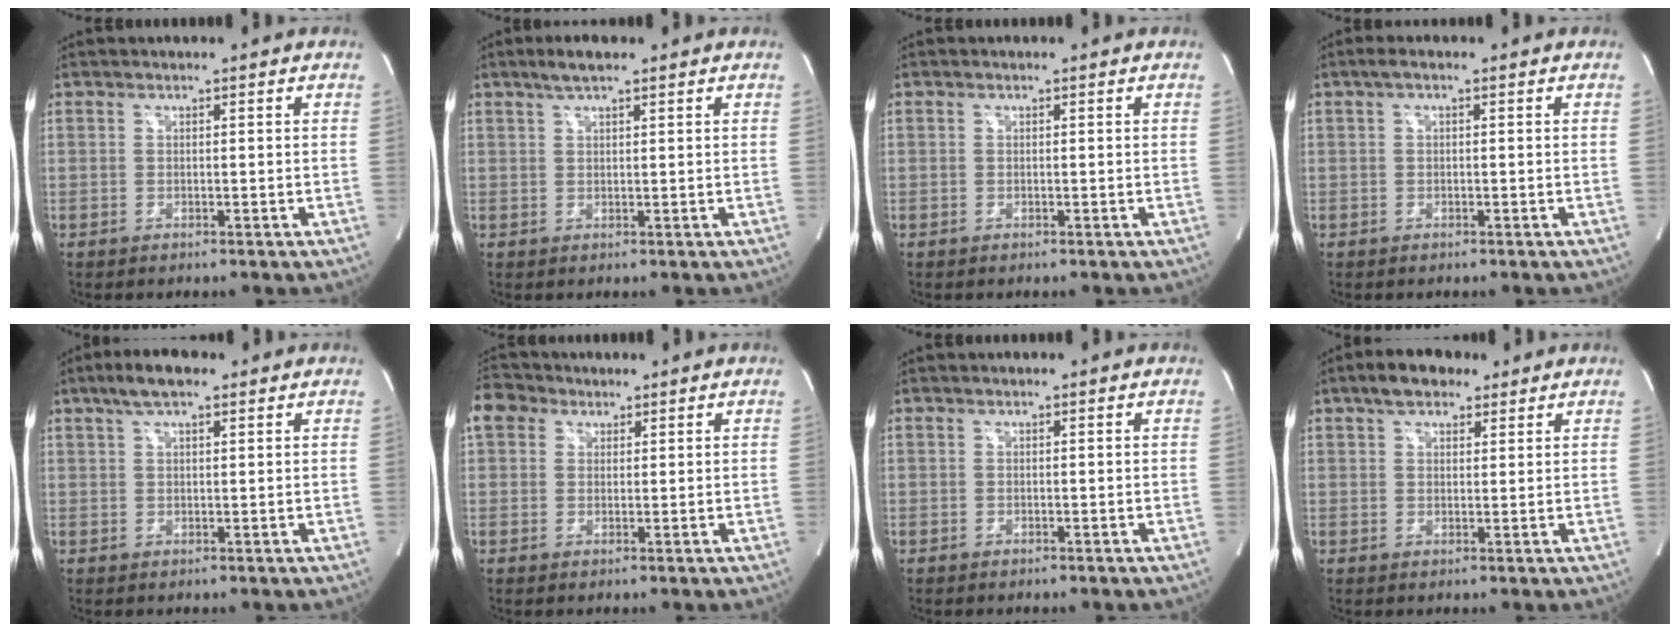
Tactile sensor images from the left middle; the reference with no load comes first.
{"total": 3.4, "force": [2.4, 0.6, 2.3], "torque": [-0.051, 0.011, 0.046]}
{"total": 0.0}
{"total": 1.8, "force": [0.8, 0.5, 1.5], "torque": [-0.029, 0.009, 0.010]}
{"total": 5.6, "force": [3.7, 1.6, 3.9], "torque": [-0.081, 0.021, 0.063]}
{"total": 5.8, "force": [3.2, 4.4, 1.9], "torque": [-0.050, 0.032, 0.065]}
{"total": 0.0}
{"total": 6.4, "force": [4.3, 3.1, 3.5], "torque": [-0.063, 0.025, 0.073]}